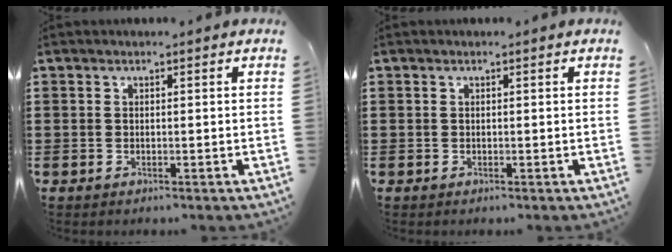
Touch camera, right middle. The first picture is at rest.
{"total": 0.0}